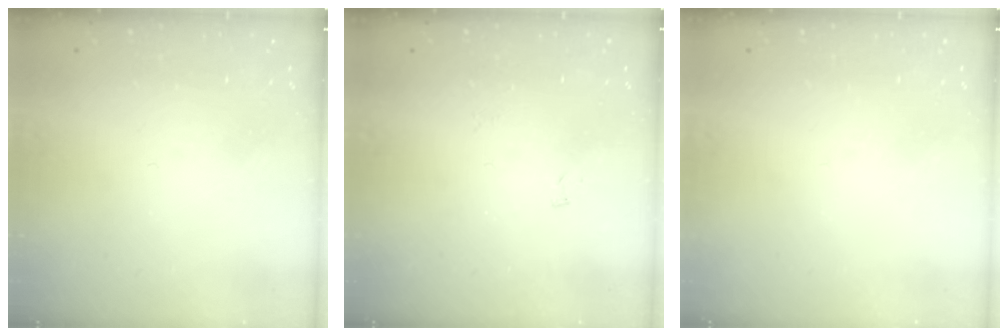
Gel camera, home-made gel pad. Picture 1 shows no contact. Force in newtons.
{"total": 4.1, "press": 4.1, "slide": 0.4}
{"total": 0.0}